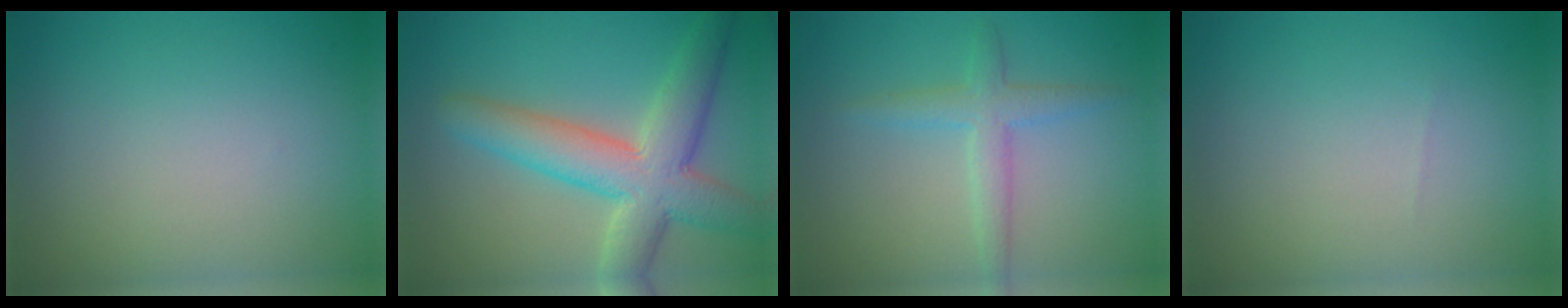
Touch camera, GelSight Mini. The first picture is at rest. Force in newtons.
{"total": 7.8, "press": 7.8, "slide": 0.5}
{"total": 2.8, "press": 2.8, "slide": 0.1}
{"total": 0.0}